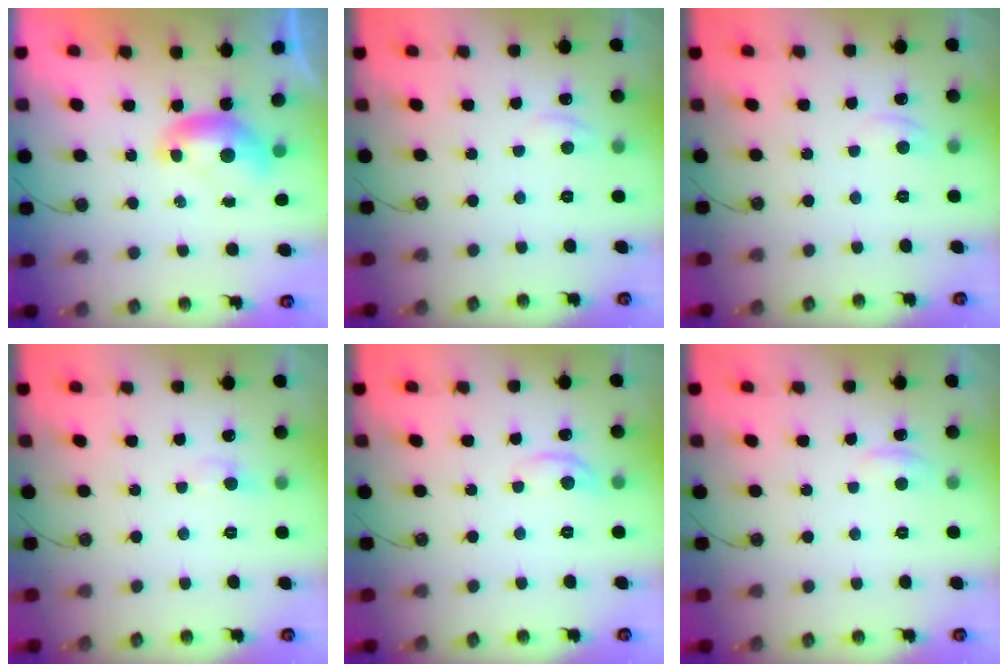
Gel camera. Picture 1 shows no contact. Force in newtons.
{"total": 2.1, "press": 2.1, "slide": 0.4}
{"total": 1.1, "press": 1.1, "slide": 0.2}
{"total": 2.7, "press": 2.6, "slide": 0.8}
{"total": 2.8, "press": 2.7, "slide": 0.5}
{"total": 1.0, "press": 0.7, "slide": 0.8}